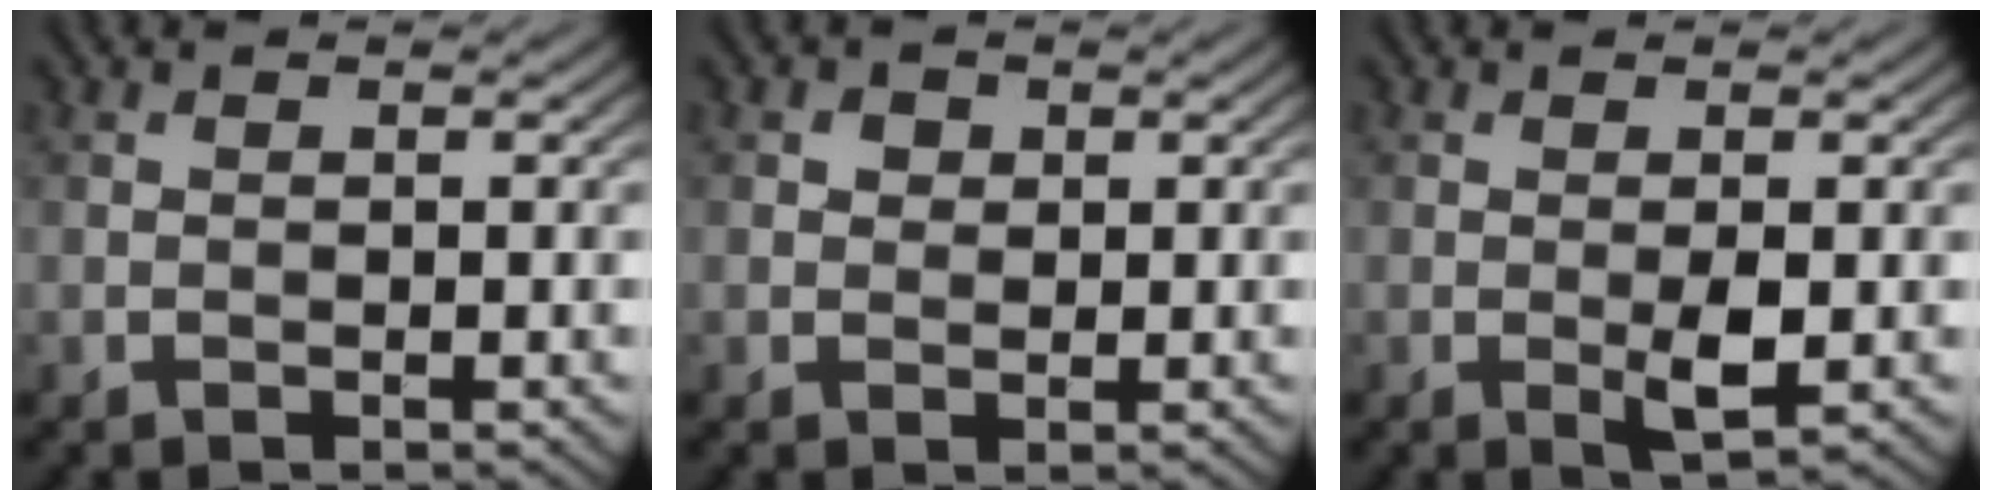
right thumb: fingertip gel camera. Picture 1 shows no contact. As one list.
[{"total": 1.6, "force": [0.6, 1.4, 0.6], "torque": [-0.009, 0.000, 0.008]}, {"total": 2.3, "force": [-0.3, 0.6, 2.2], "torque": [-0.042, -0.003, -0.005]}]